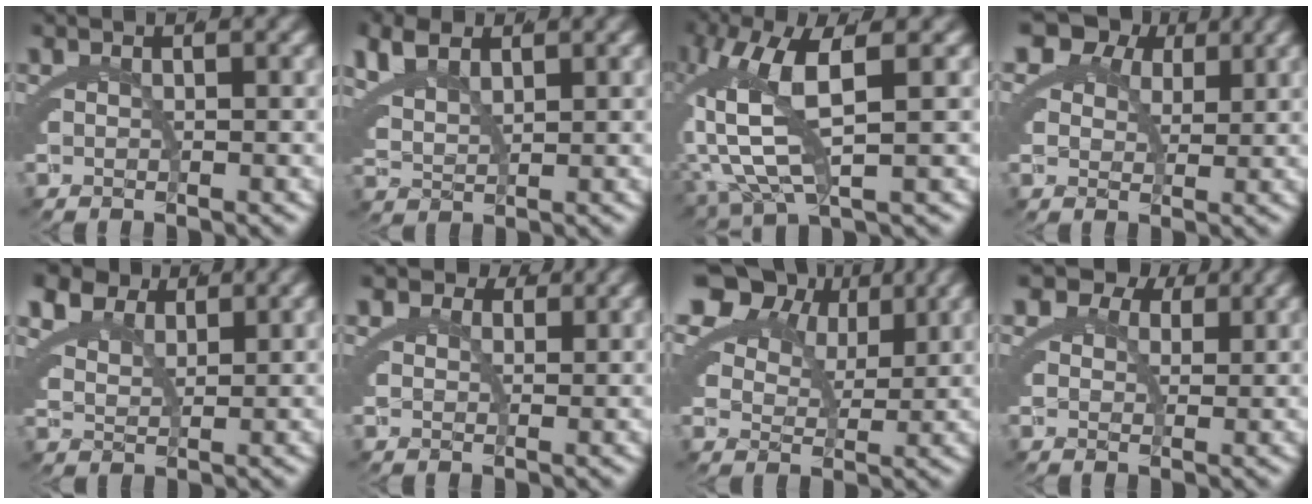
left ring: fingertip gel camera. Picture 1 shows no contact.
{"total": 4.2, "force": [2.7, 2.3, 2.2], "torque": [-0.066, -0.007, 0.056]}
{"total": 10.3, "force": [1.7, 5.2, 8.8], "torque": [-0.193, 0.001, 0.037]}
{"total": 9.3, "force": [4.2, 6.8, 4.7], "torque": [-0.093, -0.003, 0.064]}
{"total": 5.3, "force": [3.3, 3.2, 2.5], "torque": [-0.065, -0.011, 0.062]}
{"total": 2.9, "force": [1.7, 2.0, 1.3], "torque": [-0.030, -0.008, 0.030]}
{"total": 7.6, "force": [4.1, 4.8, 4.3], "torque": [-0.087, 0.002, 0.068]}
{"total": 6.3, "force": [3.0, 4.6, 3.1], "torque": [-0.064, -0.007, 0.046]}